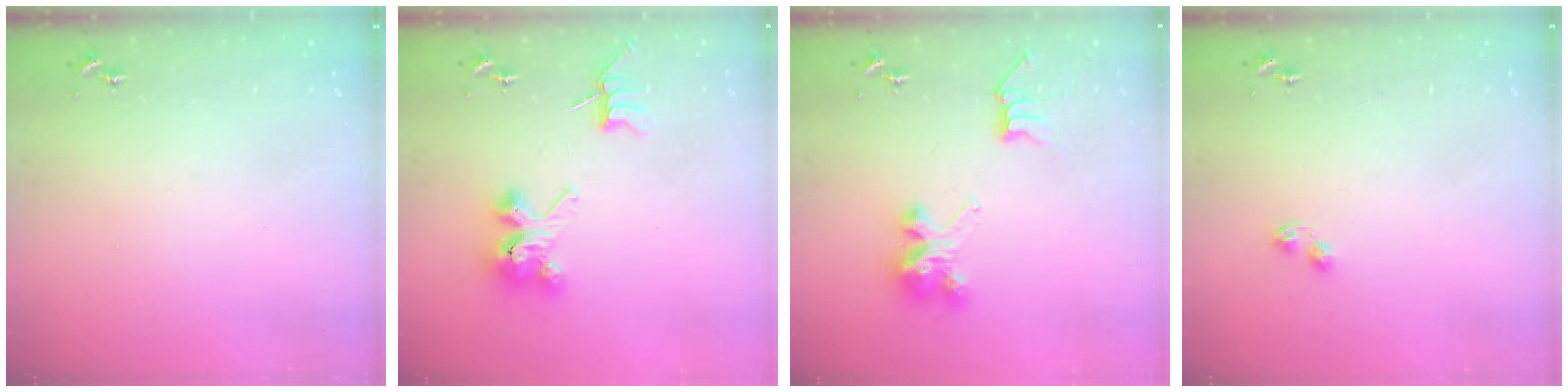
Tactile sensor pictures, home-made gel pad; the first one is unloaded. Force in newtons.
{"total": 8.1, "press": 8.1, "slide": 0.9}
{"total": 8.2, "press": 8.2, "slide": 0.1}
{"total": 4.4, "press": 4.4, "slide": 0.5}